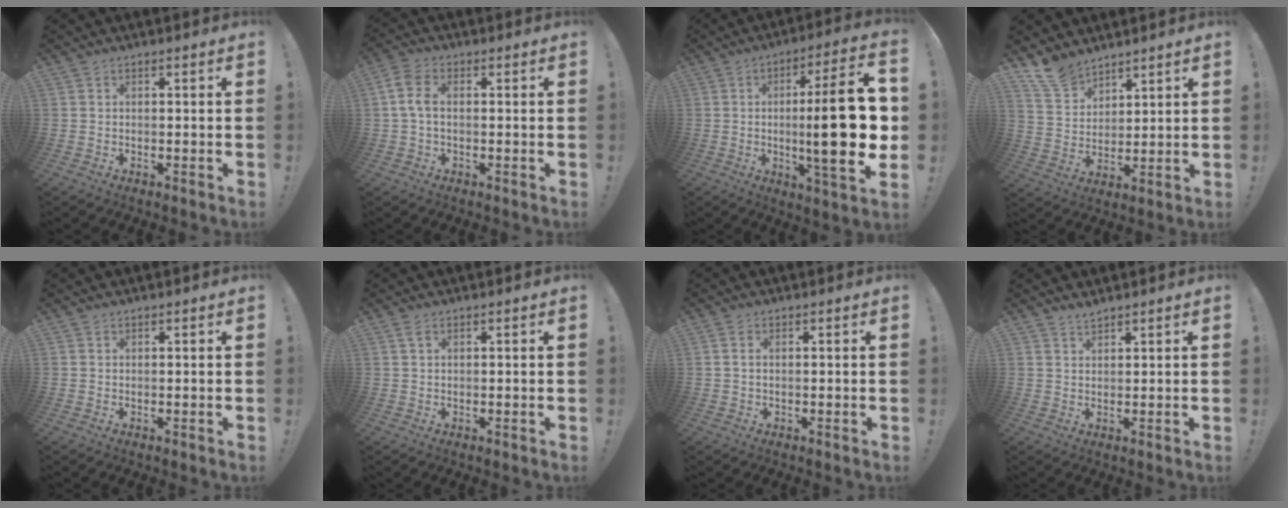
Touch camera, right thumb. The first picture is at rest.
{"total": 5.8, "force": [0.3, 3.4, 4.7], "torque": [-0.098, 0.008, 0.009]}
{"total": 22.2, "force": [-1.1, 4.0, 21.8], "torque": [-0.351, -0.006, -0.019]}
{"total": 9.9, "force": [8.4, 4.8, 2.1], "torque": [-0.048, -0.061, 0.165]}
{"total": 0.0}
{"total": 1.3, "force": [0.5, 0.5, 1.1], "torque": [-0.024, 0.004, 0.009]}
{"total": 1.1, "force": [0.4, 0.5, 0.9], "torque": [-0.012, -0.001, 0.006]}
{"total": 2.1, "force": [2.0, 0.5, 0.5], "torque": [-0.004, -0.013, 0.035]}